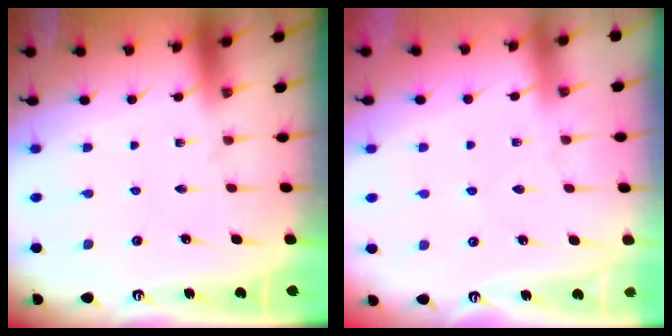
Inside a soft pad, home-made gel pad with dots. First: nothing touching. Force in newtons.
{"total": 3.7, "press": 3.7, "slide": 0.5}